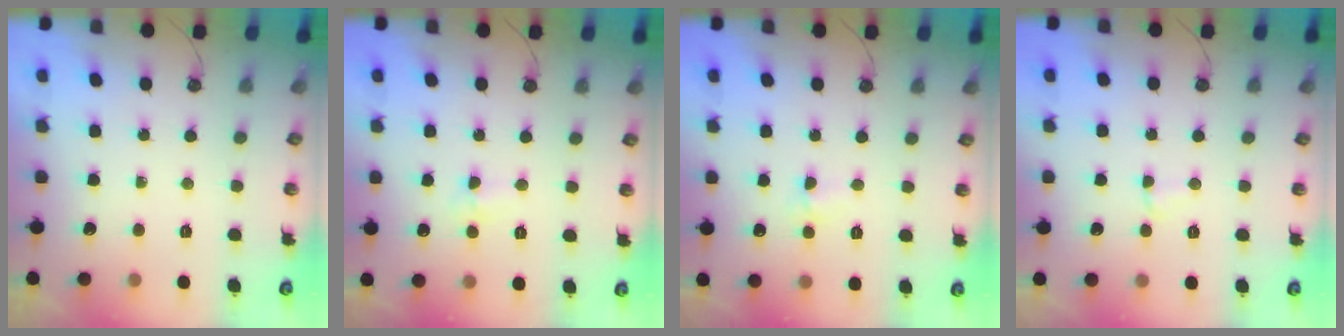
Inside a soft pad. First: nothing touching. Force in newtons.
{"total": 3.0, "press": 2.9, "slide": 0.7}
{"total": 2.9, "press": 2.9, "slide": 0.4}
{"total": 2.5, "press": 2.5, "slide": 0.4}